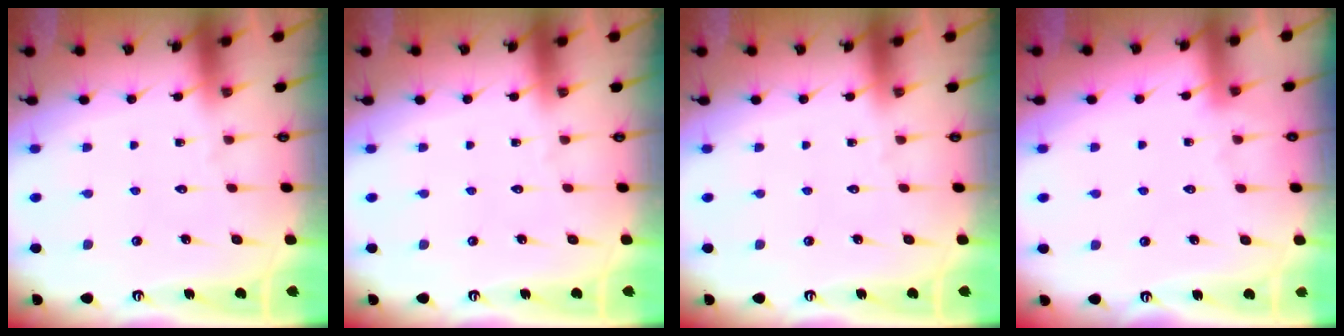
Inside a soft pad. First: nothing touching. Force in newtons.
{"total": 0.0}
{"total": 0.0}
{"total": 1.9, "press": 1.9, "slide": 0.4}